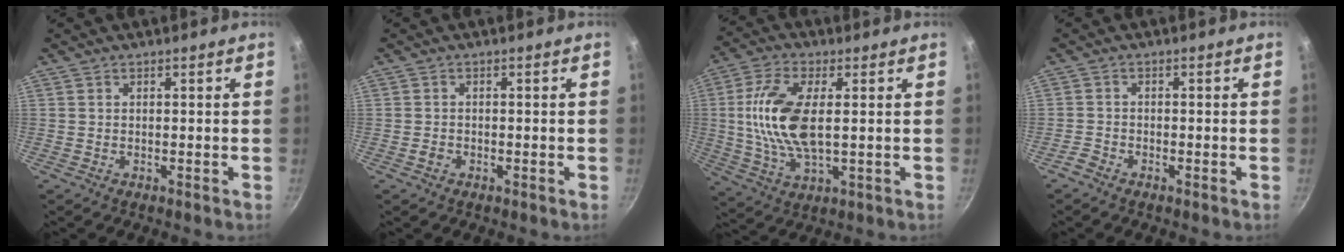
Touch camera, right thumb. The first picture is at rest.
{"total": 1.1, "force": [-0.6, 0.8, 0.5], "torque": [-0.012, 0.003, -0.012]}
{"total": 13.5, "force": [1.3, 6.3, 11.9], "torque": [-0.240, 0.003, 0.023]}
{"total": 1.6, "force": [-1.4, 0.6, 0.5], "torque": [-0.024, 0.010, -0.033]}